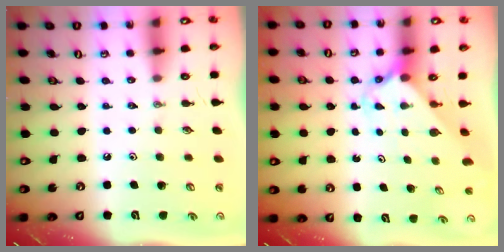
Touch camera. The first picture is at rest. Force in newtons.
{"total": 2.3, "press": 2.3, "slide": 0.2}